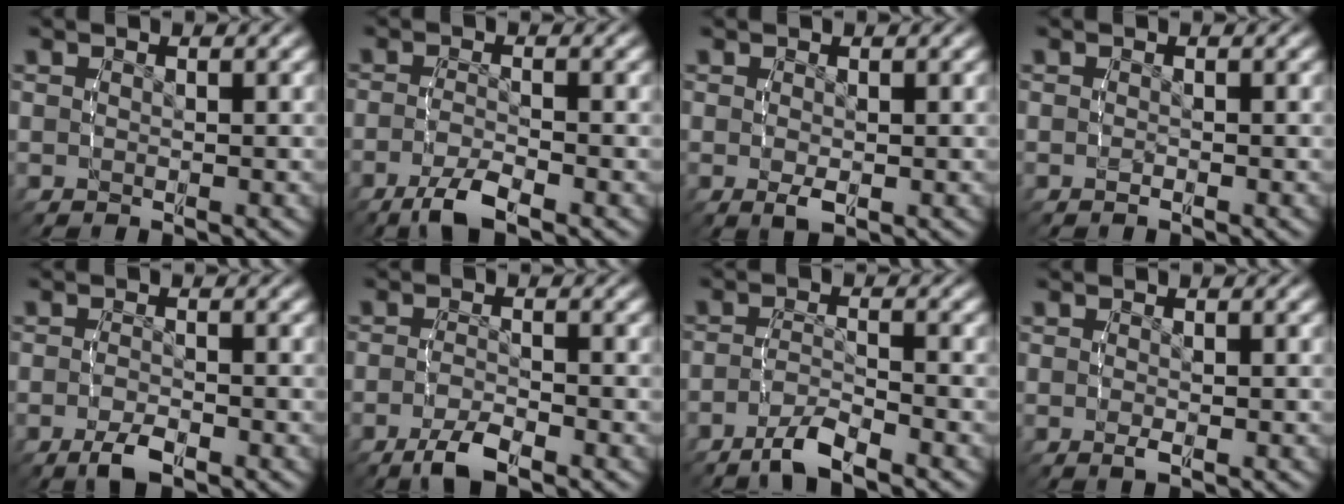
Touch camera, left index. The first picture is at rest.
{"total": 3.7, "force": [-2.6, 1.0, 2.5], "torque": [-0.055, -0.008, -0.045]}
{"total": 1.2, "force": [-0.3, 0.3, 1.2], "torque": [-0.026, -0.008, 0.001]}
{"total": 0.0}
{"total": 2.4, "force": [-1.5, 1.0, 1.6], "torque": [-0.035, 0.001, -0.032]}
{"total": 3.1, "force": [-2.2, 1.0, 1.9], "torque": [-0.043, -0.002, -0.042]}
{"total": 3.5, "force": [-2.7, 0.7, 2.0], "torque": [-0.042, -0.004, -0.048]}
{"total": 0.7, "force": [-0.2, 0.0, 0.6], "torque": [-0.016, 0.000, -0.004]}